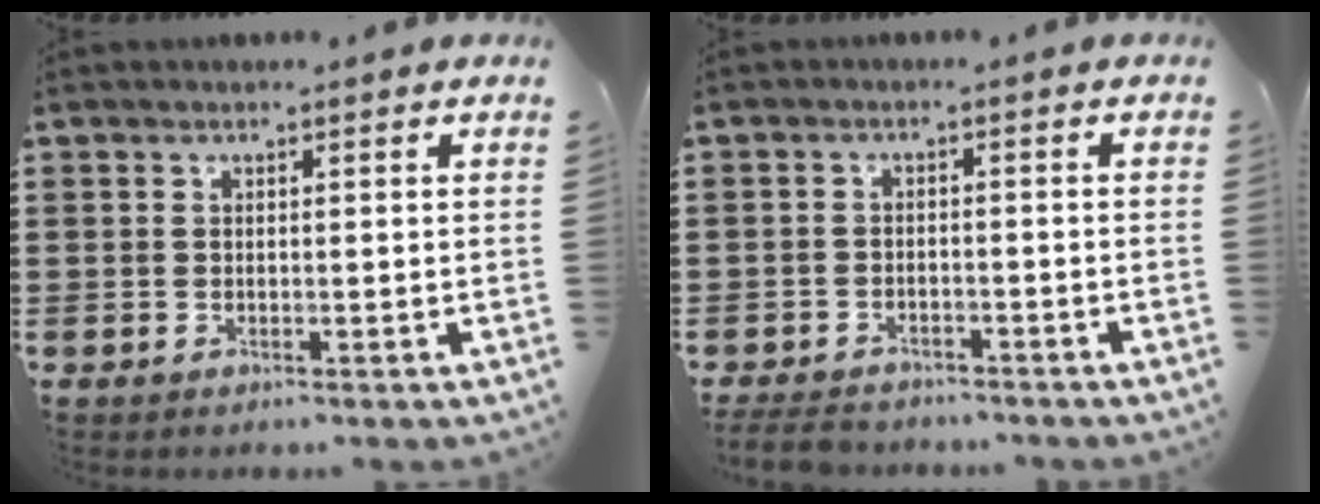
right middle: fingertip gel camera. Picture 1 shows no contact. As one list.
[{"total": 3.5, "force": [-3.4, 0.8, 0.4], "torque": [-0.015, 0.001, -0.074]}]